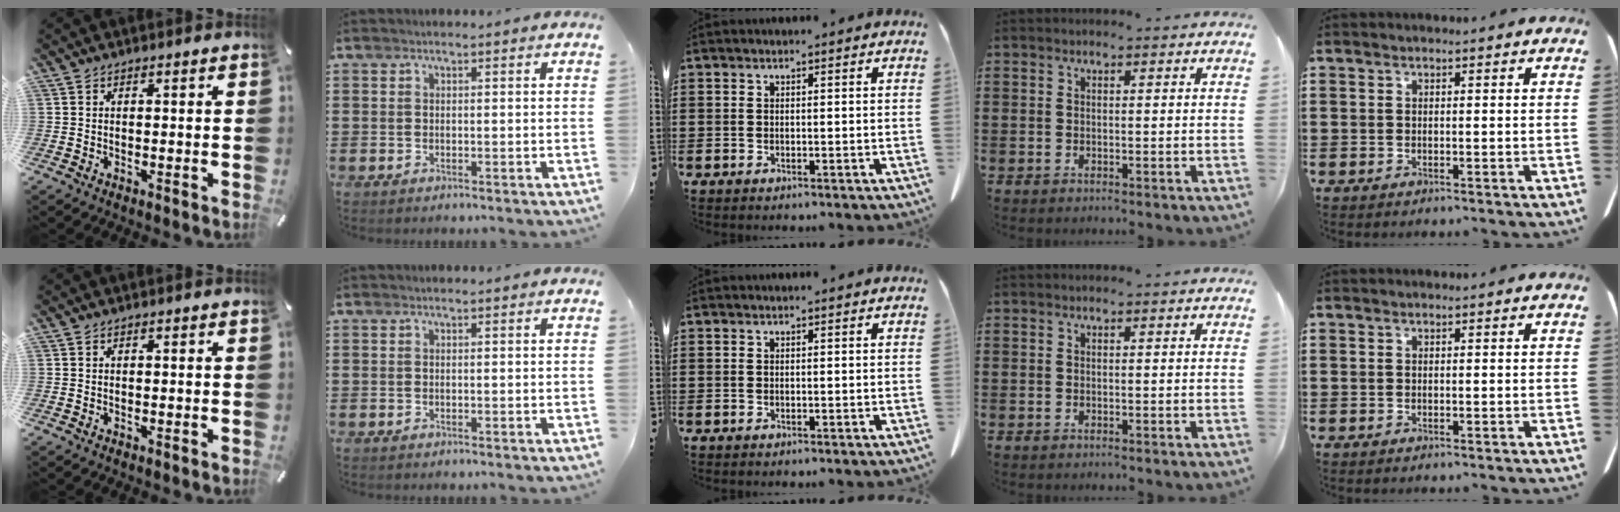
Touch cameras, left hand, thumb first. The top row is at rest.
{}